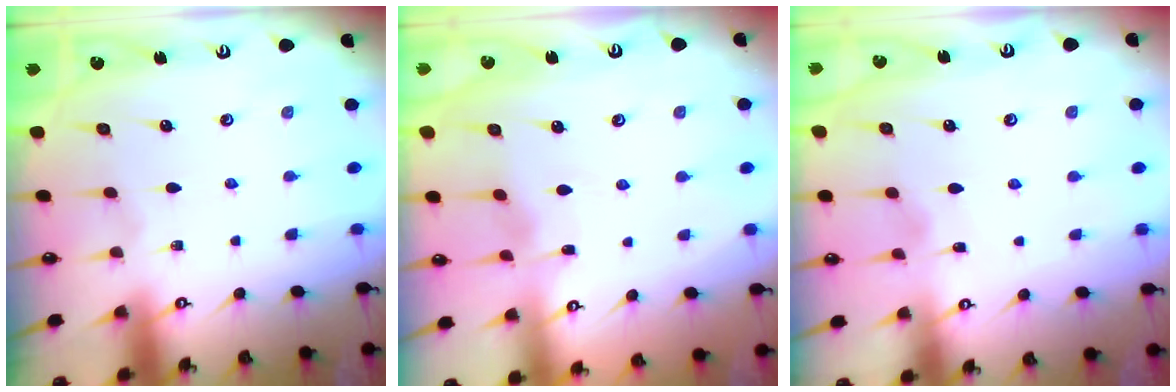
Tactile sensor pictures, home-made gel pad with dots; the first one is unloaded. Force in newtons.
{"total": 3.0, "press": 3.0, "slide": 0.3}
{"total": 2.1, "press": 2.1, "slide": 0.2}